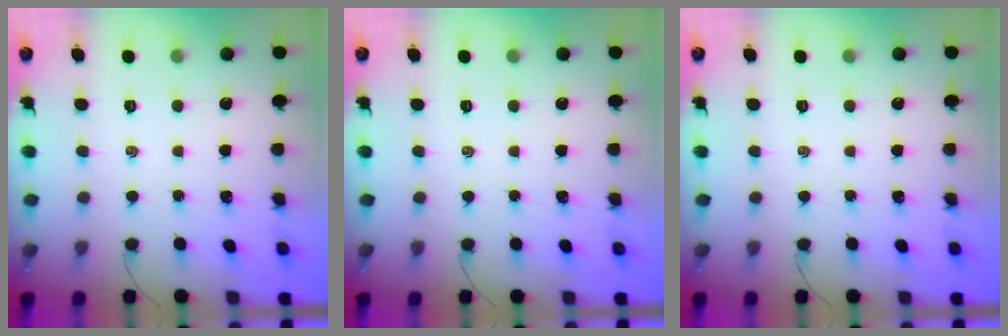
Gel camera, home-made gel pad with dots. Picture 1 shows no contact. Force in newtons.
{"total": 0.0}
{"total": 0.0}